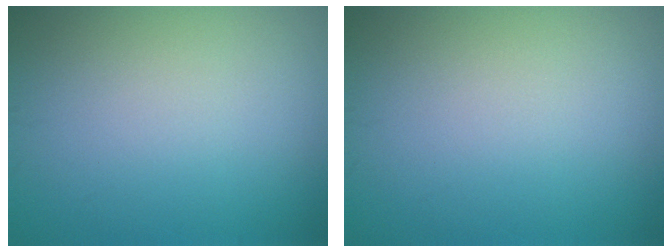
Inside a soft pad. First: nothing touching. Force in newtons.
{"total": 0.0}